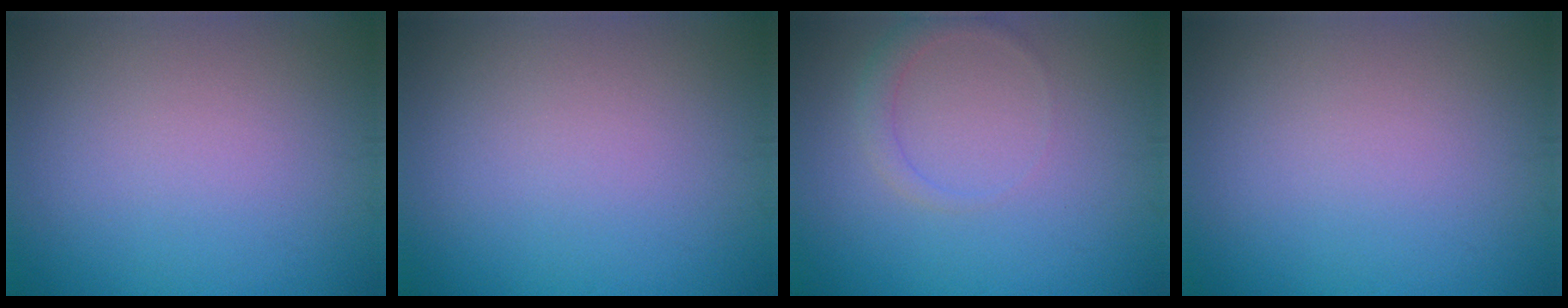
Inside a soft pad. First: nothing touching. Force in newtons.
{"total": 0.0}
{"total": 1.5, "press": 1.5, "slide": 0.1}
{"total": 0.0}